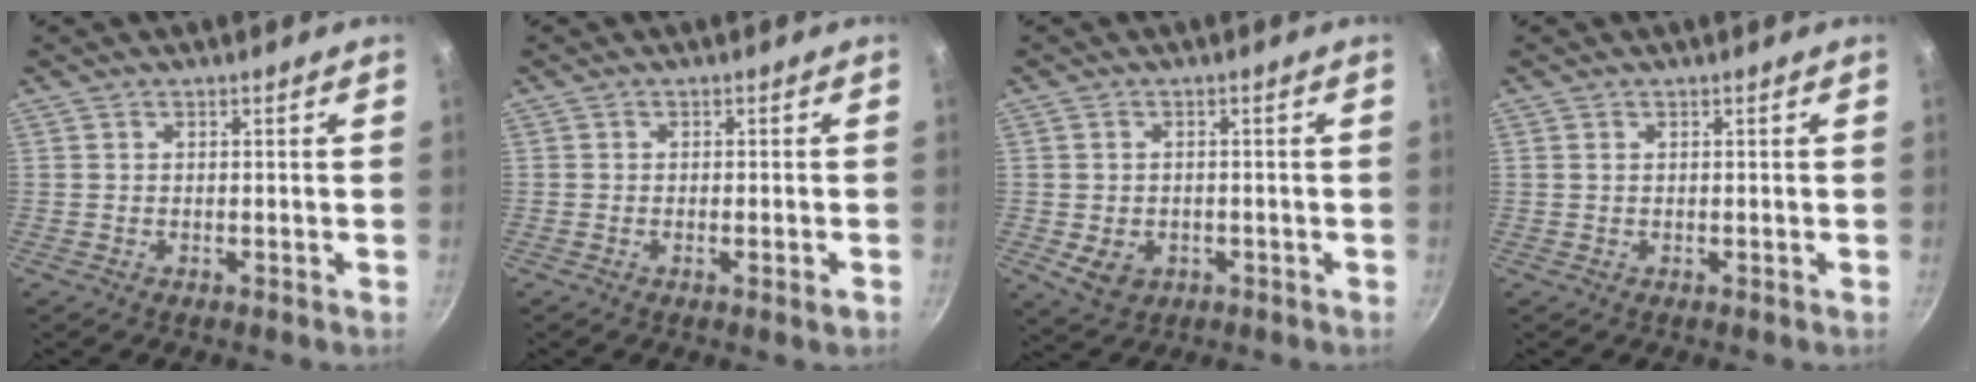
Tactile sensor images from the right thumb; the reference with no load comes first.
{"total": 1.9, "force": [-0.8, 0.3, 1.7], "torque": [-0.032, 0.002, -0.016]}
{"total": 5.0, "force": [-1.3, 3.9, 2.8], "torque": [-0.036, 0.000, -0.008]}
{"total": 0.0}